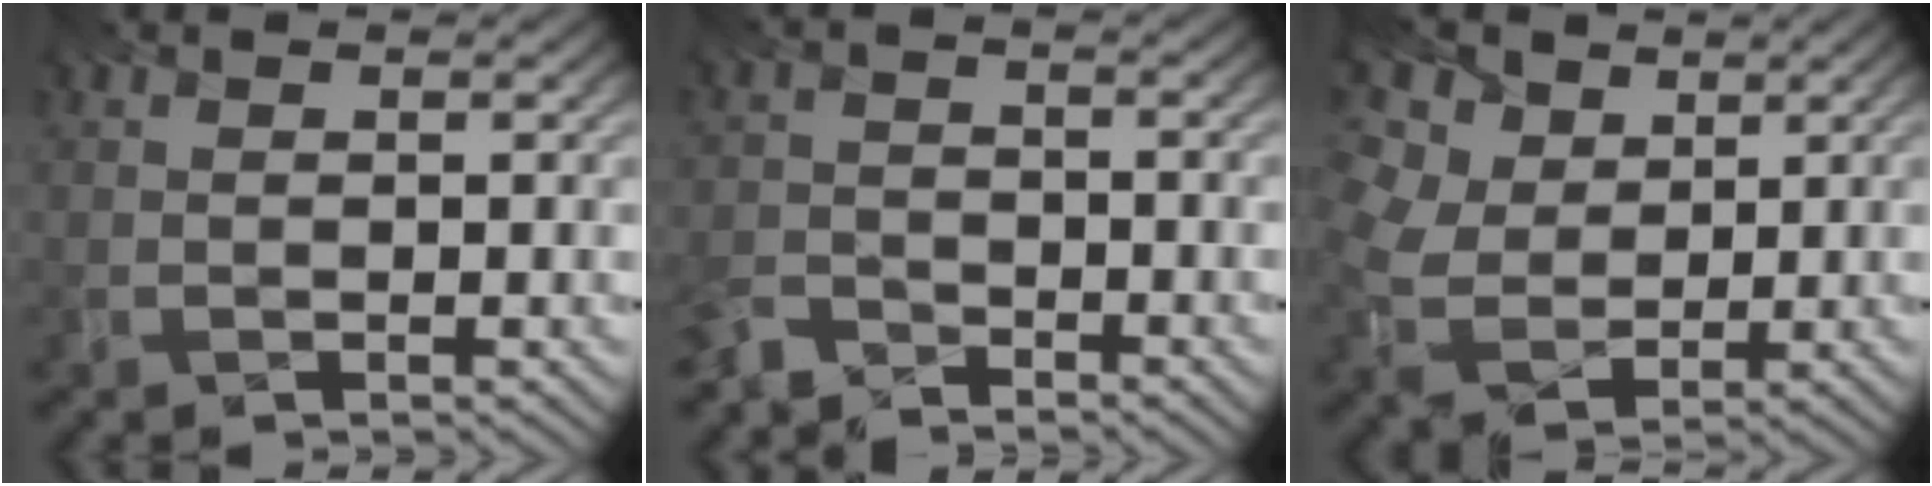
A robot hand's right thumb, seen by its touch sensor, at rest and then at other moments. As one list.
[{"total": 5.0, "force": [-4.9, 0.4, -1.1], "torque": [0.003, -0.020, -0.083]}, {"total": 6.3, "force": [2.3, 4.9, 3.2], "torque": [-0.146, 0.009, 0.059]}]